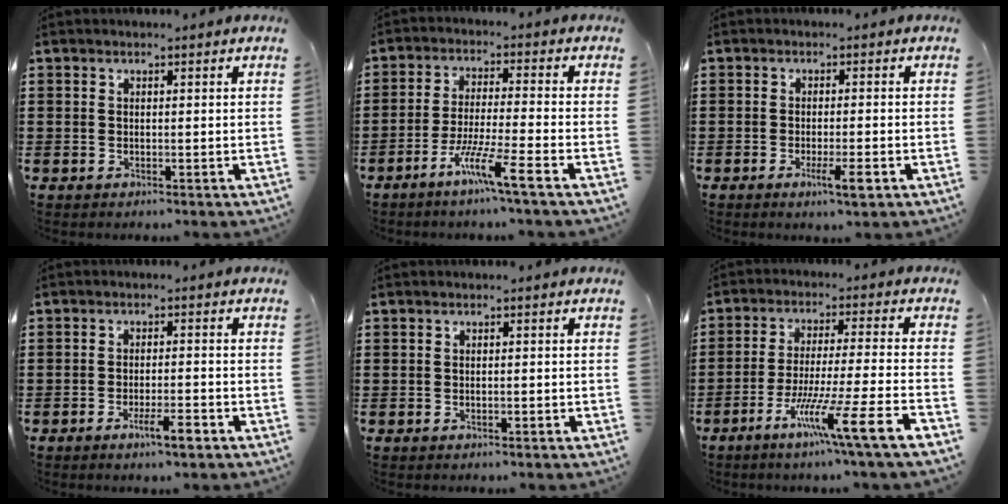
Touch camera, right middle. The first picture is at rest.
{"total": 7.4, "force": [-5.0, -0.1, 5.5], "torque": [-0.103, -0.010, -0.091]}
{"total": 3.7, "force": [-1.8, 0.6, 3.2], "torque": [-0.057, -0.008, -0.029]}
{"total": 4.5, "force": [-2.6, 1.0, 3.5], "torque": [-0.060, -0.002, -0.044]}
{"total": 0.6, "force": [-0.3, 0.1, 0.5], "torque": [-0.012, -0.005, -0.005]}
{"total": 10.1, "force": [-6.2, -1.0, 7.9], "torque": [-0.142, -0.015, -0.118]}